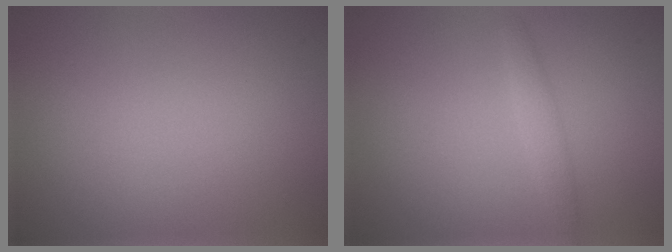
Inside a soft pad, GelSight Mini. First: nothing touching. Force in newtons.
{"total": 1.5, "press": 1.5, "slide": 0.0}